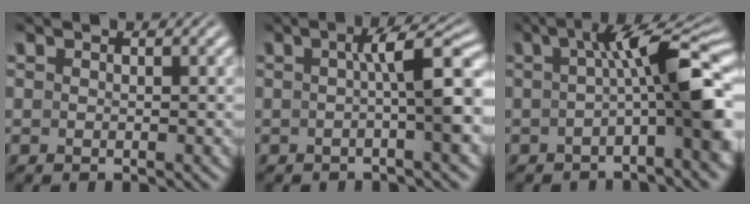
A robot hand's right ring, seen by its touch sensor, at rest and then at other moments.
{"total": 5.1, "force": [-0.5, 0.3, 5.1], "torque": [-0.071, 0.009, -0.006]}
{"total": 7.6, "force": [-0.5, 1.6, 7.4], "torque": [-0.109, 0.003, -0.001]}